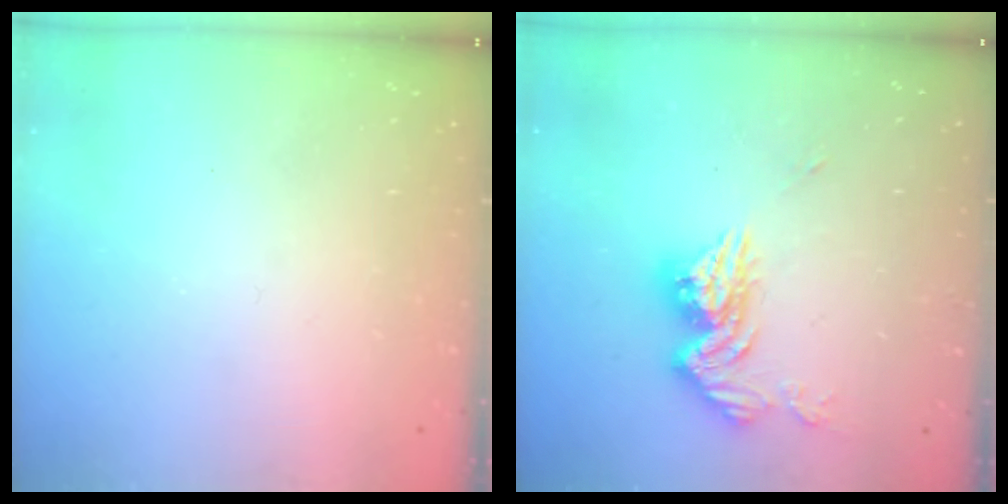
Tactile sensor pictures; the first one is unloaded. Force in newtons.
{"total": 12.8, "press": 12.8, "slide": 1.1}